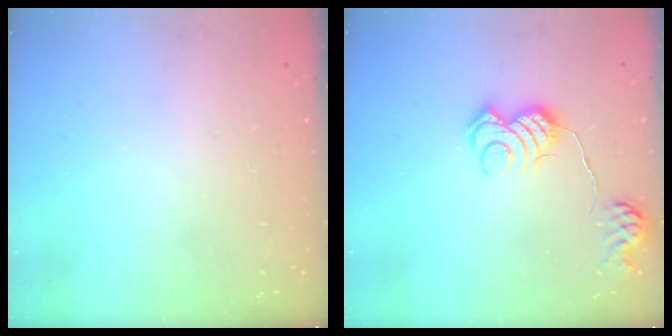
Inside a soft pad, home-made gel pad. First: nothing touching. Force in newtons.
{"total": 11.4, "press": 11.4, "slide": 0.5}